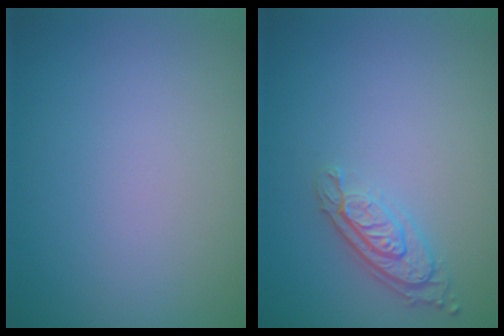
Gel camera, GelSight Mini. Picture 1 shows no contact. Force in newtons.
{"total": 3.1, "press": 2.4, "slide": 2.0}